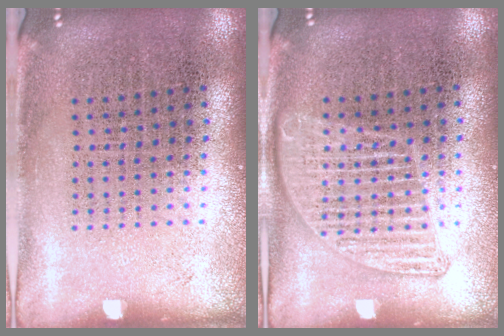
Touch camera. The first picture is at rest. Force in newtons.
{"total": 1.3, "press": 1.3, "slide": 0.1}